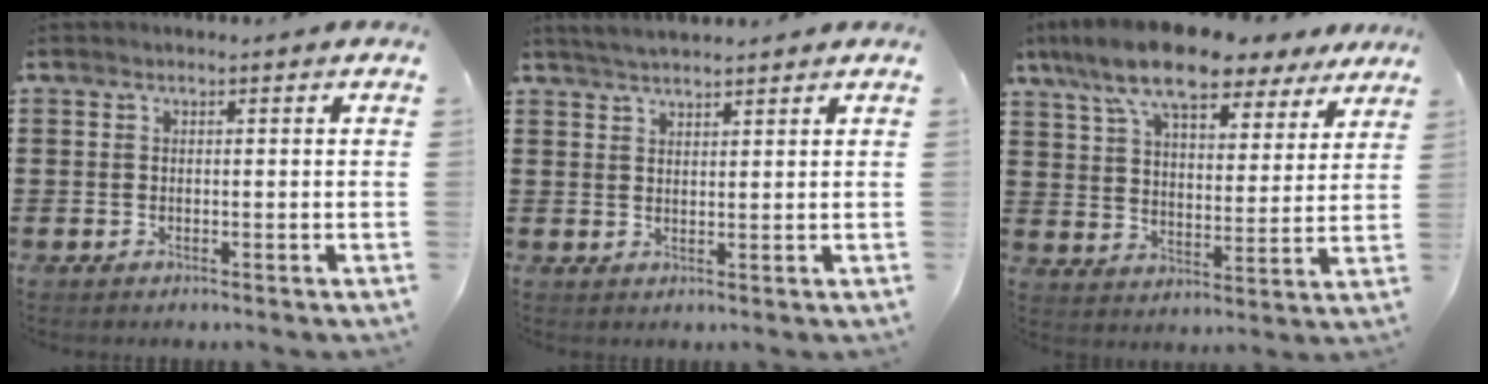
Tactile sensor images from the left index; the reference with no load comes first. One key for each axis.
{"total": 2.5, "fx": 2.4, "fy": 0.0, "fz": 0.6, "tx": -0.018, "ty": 0.001, "tz": 0.046}
{"total": 11.5, "fx": 9.5, "fy": 2.6, "fz": 6.0, "tx": -0.146, "ty": -0.031, "tz": 0.168}